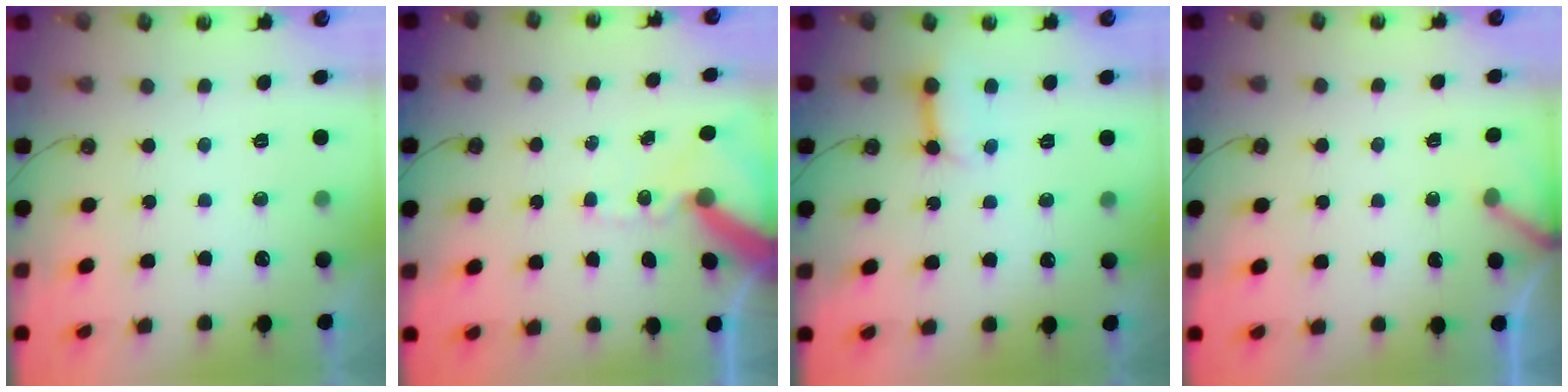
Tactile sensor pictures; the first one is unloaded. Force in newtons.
{"total": 11.0, "press": 10.8, "slide": 1.6}
{"total": 7.4, "press": 7.3, "slide": 0.9}
{"total": 3.2, "press": 3.2, "slide": 0.2}